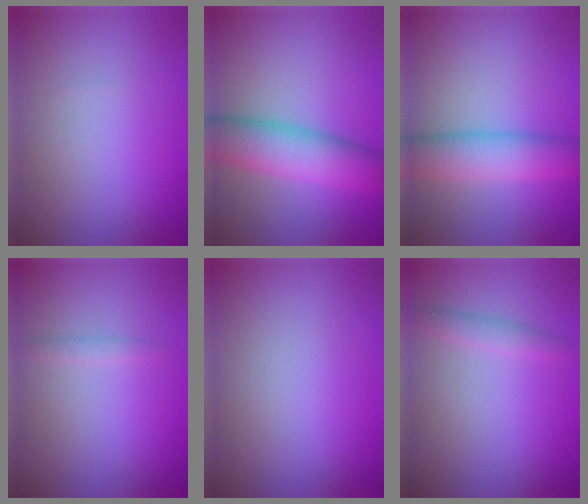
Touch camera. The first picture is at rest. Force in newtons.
{"total": 6.8, "press": 6.8, "slide": 0.1}
{"total": 5.5, "press": 5.5, "slide": 0.2}
{"total": 0.8, "press": 0.8, "slide": 0.0}
{"total": 0.0}
{"total": 1.6, "press": 1.6, "slide": 0.1}